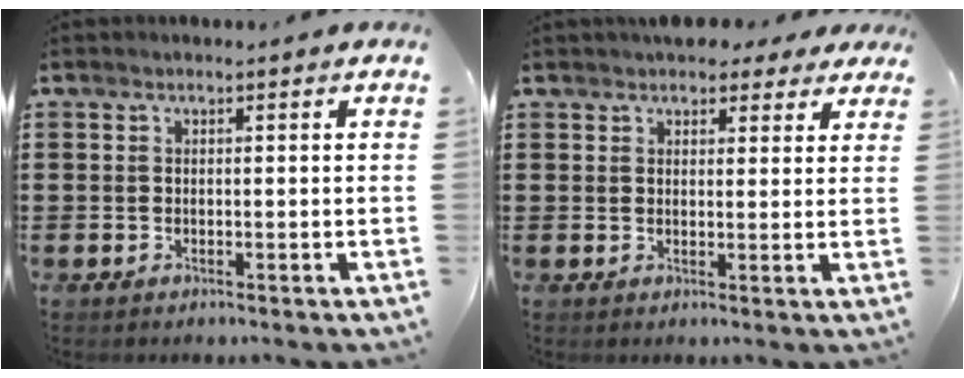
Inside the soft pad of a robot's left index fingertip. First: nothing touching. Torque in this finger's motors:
{"motor_torque": [2.14, 0.00, 0.17, 0.04]}